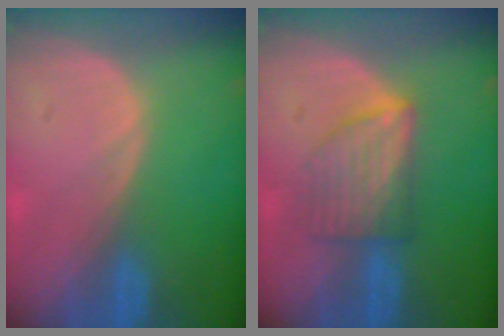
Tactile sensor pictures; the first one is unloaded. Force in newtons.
{"total": 6.1, "press": 5.9, "slide": 1.3}